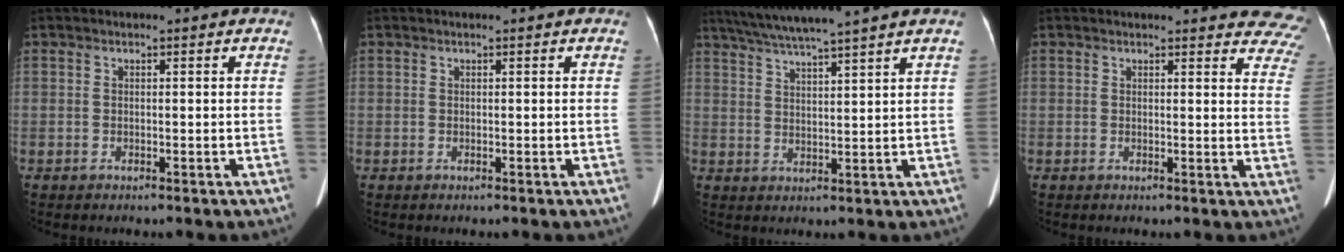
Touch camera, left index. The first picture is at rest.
{"total": 0.0}
{"total": 10.4, "force": [8.8, -1.8, 5.2], "torque": [-0.090, 0.019, 0.138]}
{"total": 14.2, "force": [13.4, 3.2, 3.4], "torque": [0.003, -0.048, 0.115]}